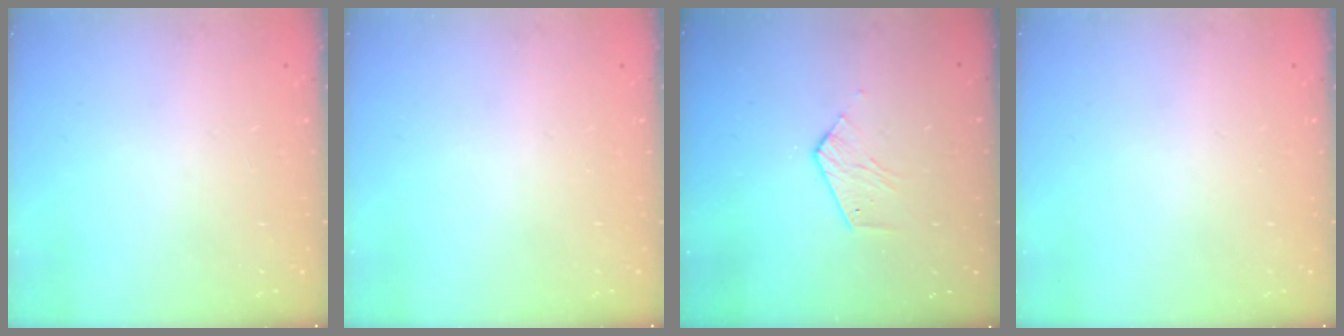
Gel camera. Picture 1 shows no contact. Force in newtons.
{"total": 0.0}
{"total": 3.7, "press": 3.7, "slide": 0.3}
{"total": 0.0}